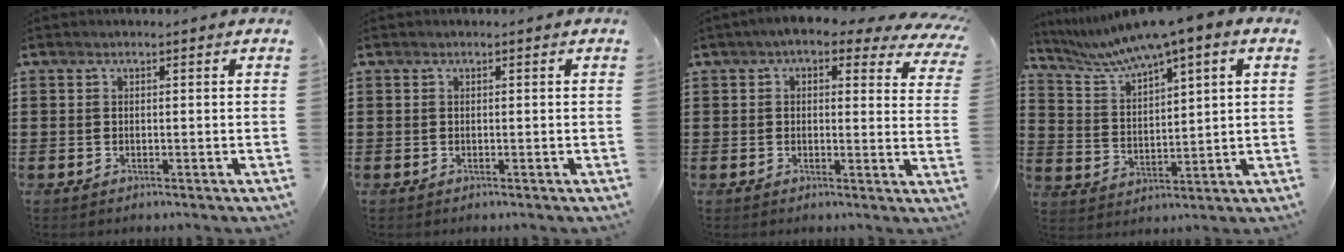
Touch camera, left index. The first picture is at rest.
{"total": 0.0}
{"total": 4.0, "force": [2.8, 1.4, 2.5], "torque": [-0.058, -0.006, 0.048]}
{"total": 6.7, "force": [5.4, 0.5, 3.9], "torque": [-0.095, -0.028, 0.089]}